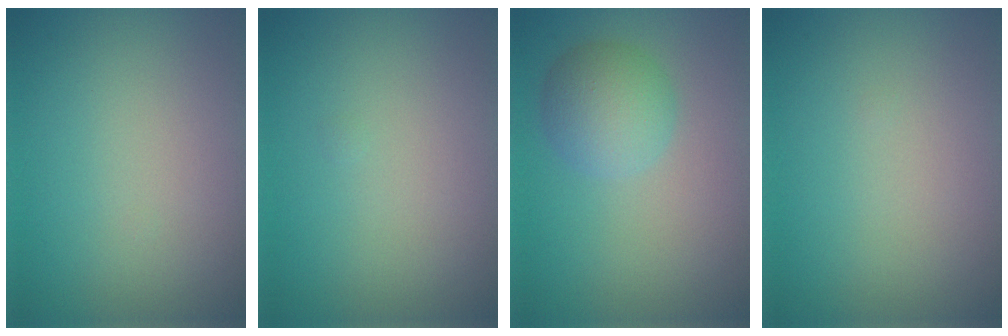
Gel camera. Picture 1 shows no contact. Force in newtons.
{"total": 0.0}
{"total": 3.6, "press": 3.6, "slide": 0.1}
{"total": 0.0}